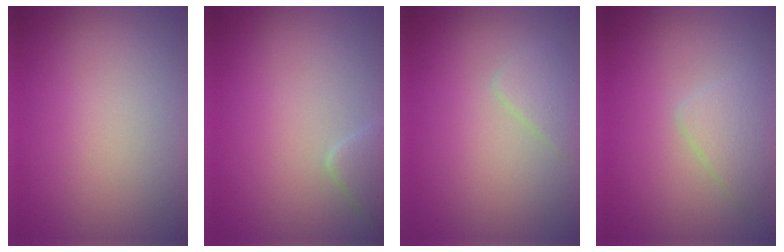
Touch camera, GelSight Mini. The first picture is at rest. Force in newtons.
{"total": 1.8, "press": 1.8, "slide": 0.1}
{"total": 1.6, "press": 1.6, "slide": 0.1}
{"total": 2.4, "press": 2.4, "slide": 0.2}